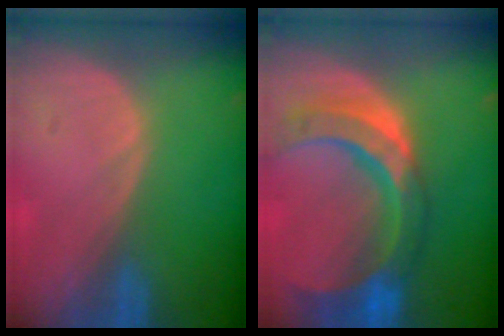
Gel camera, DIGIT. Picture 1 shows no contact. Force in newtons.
{"total": 11.6, "press": 9.8, "slide": 6.2}